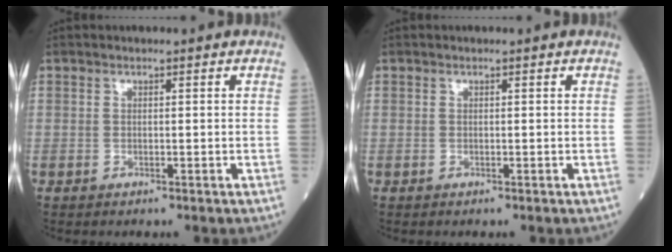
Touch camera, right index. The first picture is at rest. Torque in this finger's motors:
{"motor_torque": [0.00, 0.00, 0.00, 0.00]}